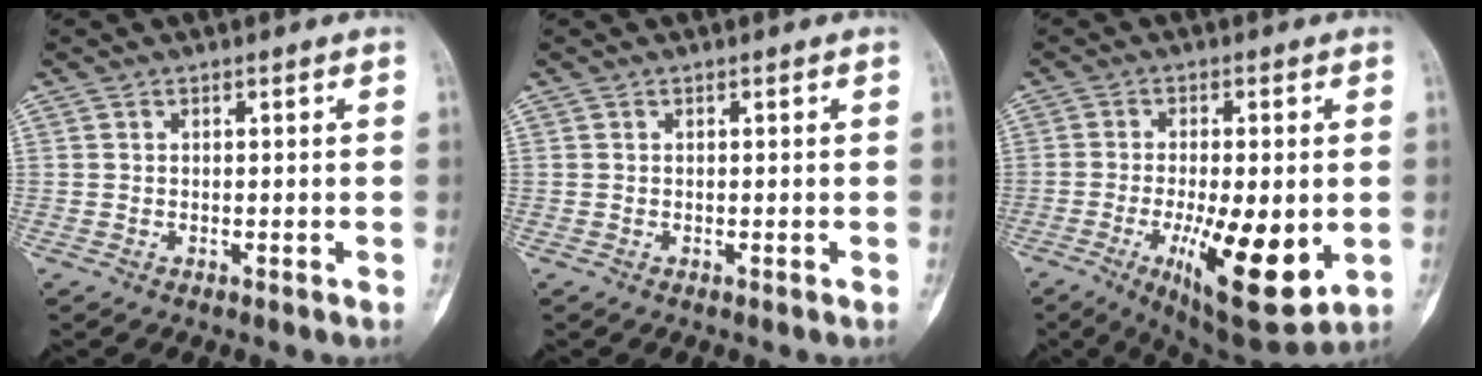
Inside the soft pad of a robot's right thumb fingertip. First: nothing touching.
{"total": 0.0}
{"total": 16.6, "force": [-3.7, 5.6, 15.1], "torque": [-0.235, -0.022, -0.044]}